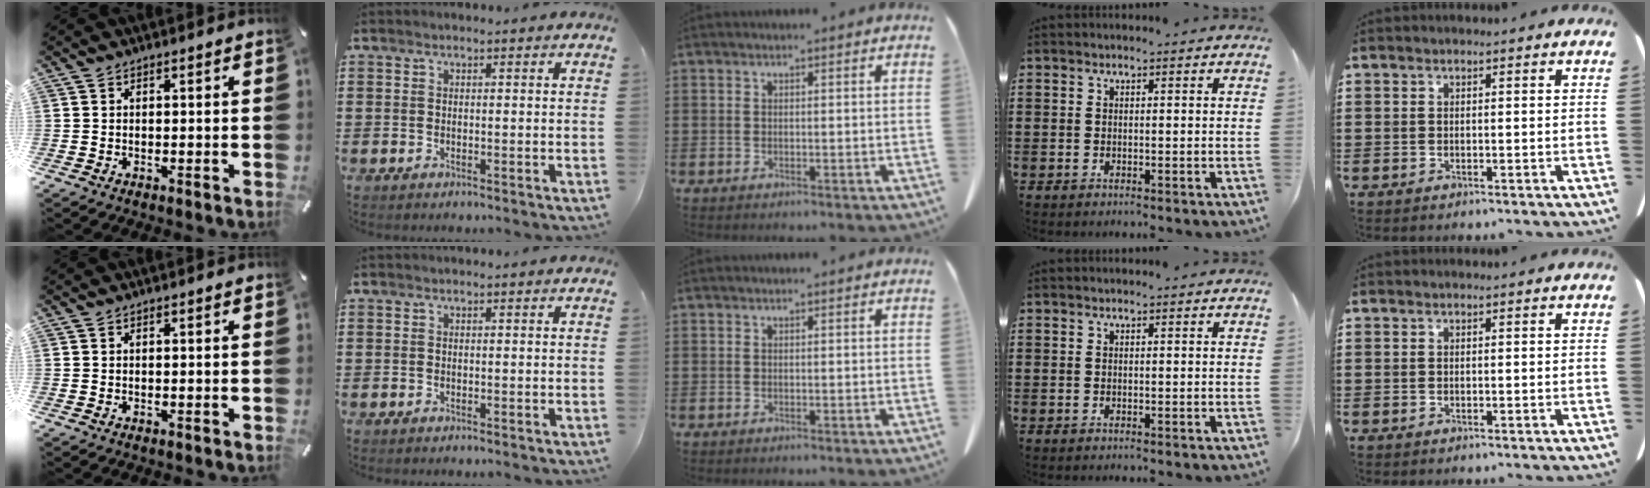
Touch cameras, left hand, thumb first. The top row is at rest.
{}